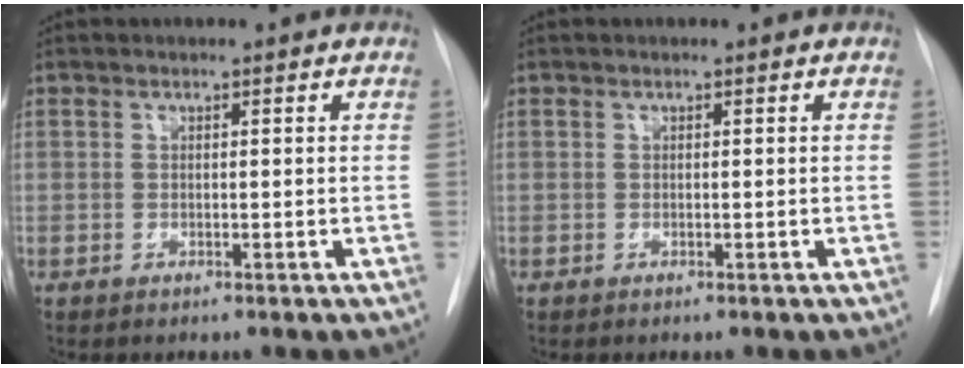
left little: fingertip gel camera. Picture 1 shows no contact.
{"total": 0.0}